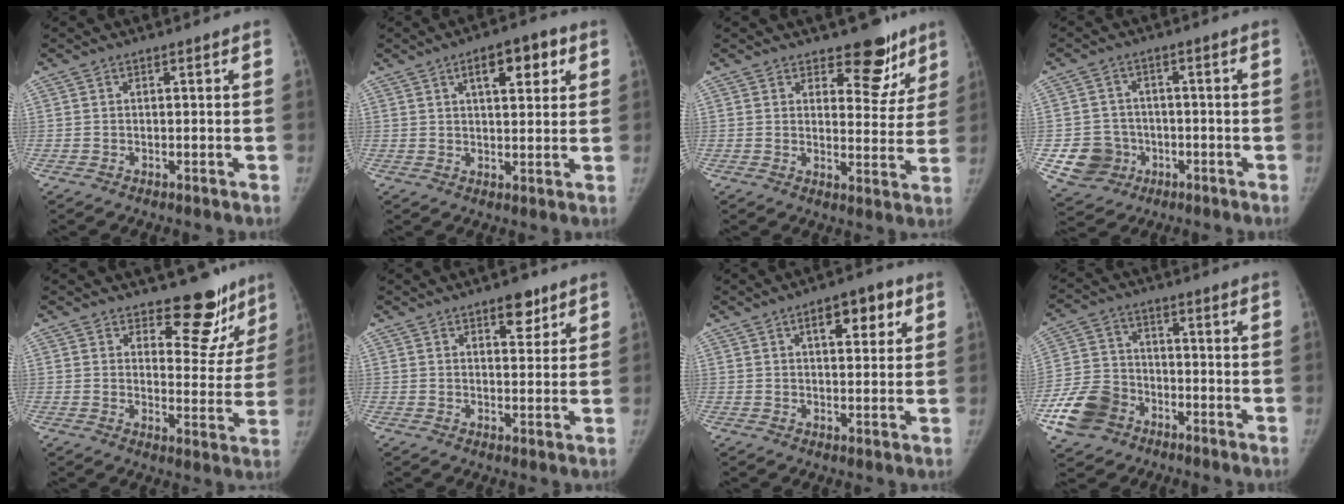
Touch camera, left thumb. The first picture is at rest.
{"total": 8.5, "force": [3.7, 3.6, 6.7], "torque": [-0.073, -0.003, 0.050]}
{"total": 9.2, "force": [6.8, 4.8, 4.0], "torque": [-0.003, -0.045, 0.087]}
{"total": 8.1, "force": [-2.4, 7.5, 2.0], "torque": [-0.017, 0.017, -0.031]}
{"total": 10.9, "force": [9.0, 5.0, 3.6], "torque": [0.002, -0.079, 0.112]}
{"total": 5.2, "force": [3.3, 2.5, 3.2], "torque": [-0.019, -0.018, 0.045]}
{"total": 7.9, "force": [3.5, 3.6, 6.1], "torque": [-0.059, -0.005, 0.046]}
{"total": 11.3, "force": [-5.9, 8.5, 4.7], "torque": [-0.078, 0.029, -0.114]}